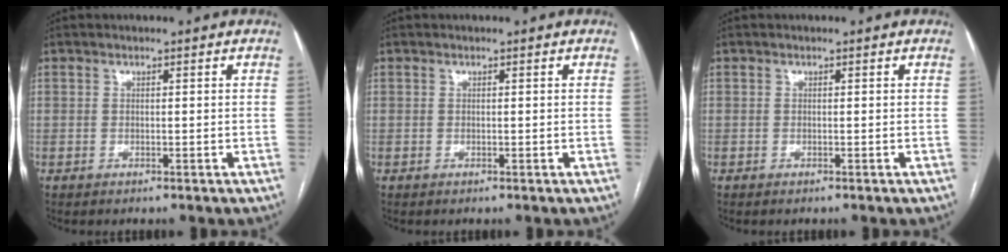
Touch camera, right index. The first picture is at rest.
{"total": 0.0}
{"total": 0.0}